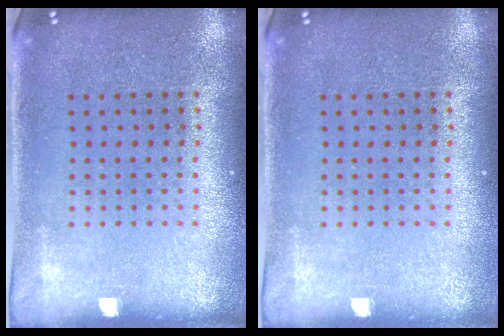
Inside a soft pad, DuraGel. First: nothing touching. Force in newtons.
{"total": 0.0}